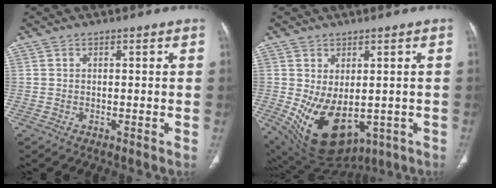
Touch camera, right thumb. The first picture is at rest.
{"total": 14.9, "force": [-2.9, 9.1, 11.4], "torque": [-0.186, -0.012, -0.009]}